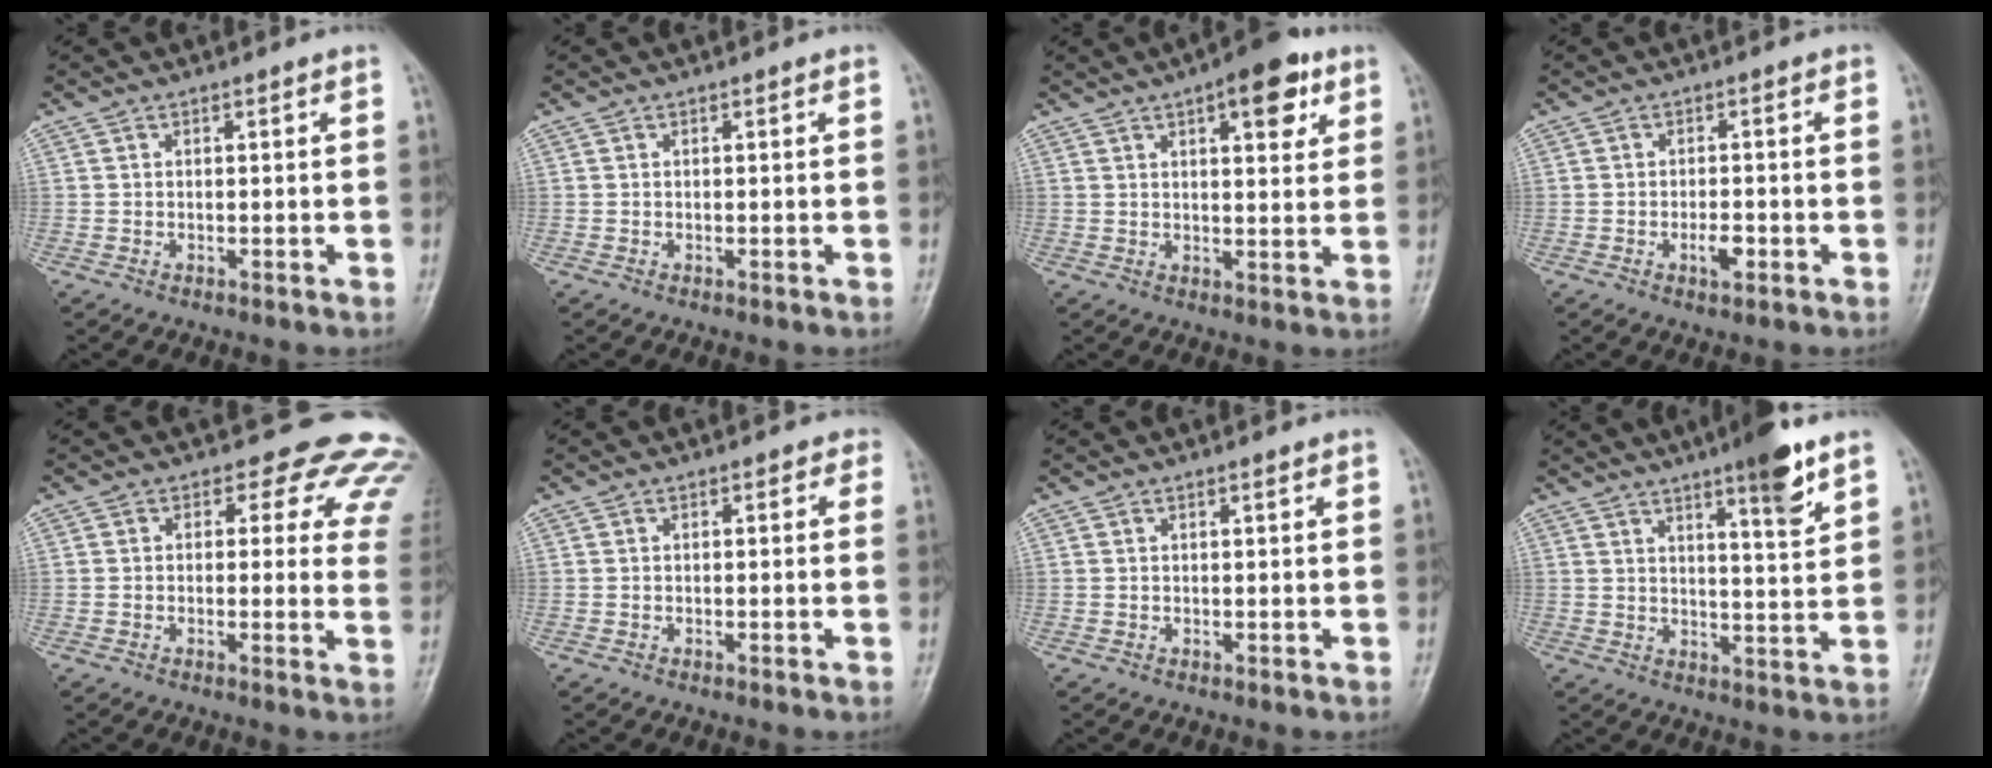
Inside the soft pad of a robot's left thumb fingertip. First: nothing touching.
{"total": 0.0}
{"total": 9.6, "force": [4.8, 3.9, 7.3], "torque": [-0.074, -0.015, 0.061]}
{"total": 3.0, "force": [-1.3, 1.3, 2.3], "torque": [-0.036, 0.003, -0.020]}
{"total": 13.0, "force": [10.5, 6.6, 3.8], "torque": [0.019, -0.051, 0.083]}
{"total": 1.1, "force": [0.4, 0.8, 0.6], "torque": [0.011, 0.003, -0.004]}
{"total": 0.6, "force": [0.4, 0.1, 0.4], "torque": [-0.007, -0.001, 0.006]}
{"total": 9.1, "force": [5.9, 1.2, 6.8], "torque": [-0.091, -0.036, 0.084]}